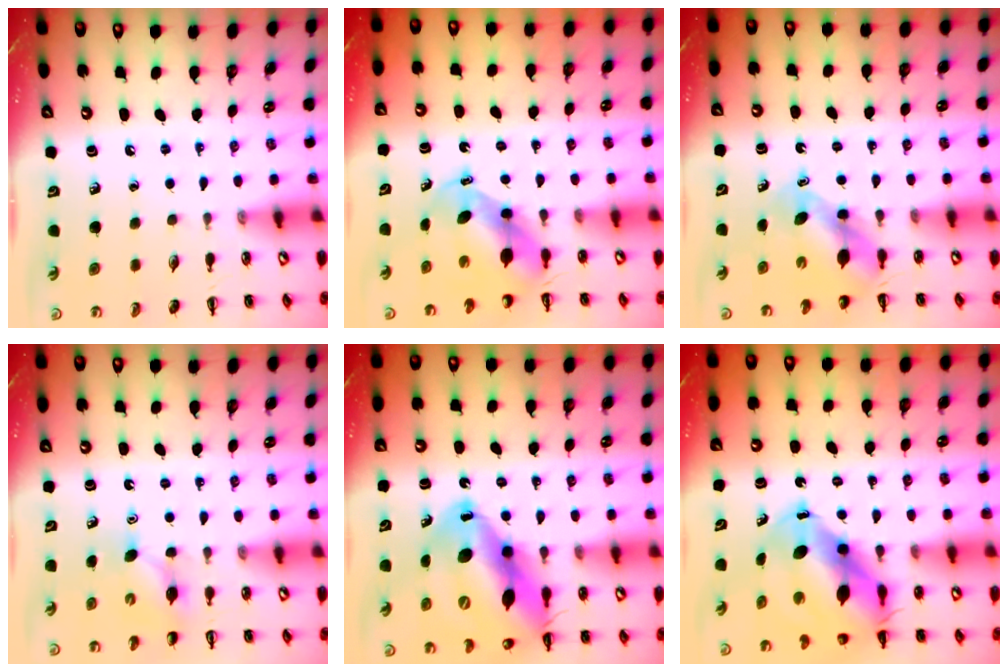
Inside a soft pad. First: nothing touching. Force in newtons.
{"total": 5.1, "press": 5.0, "slide": 0.9}
{"total": 5.7, "press": 5.6, "slide": 0.7}
{"total": 4.0, "press": 3.8, "slide": 1.3}
{"total": 19.4, "press": 18.5, "slide": 5.6}
{"total": 8.8, "press": 8.6, "slide": 1.9}